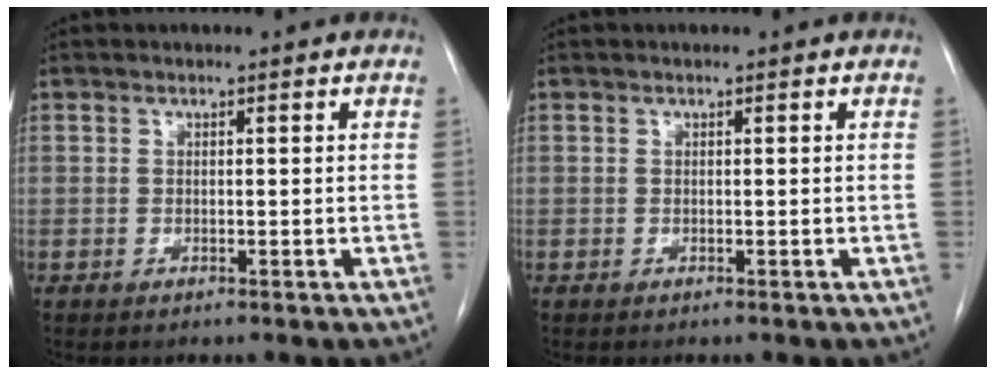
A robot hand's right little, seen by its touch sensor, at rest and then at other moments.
{"total": 0.0}